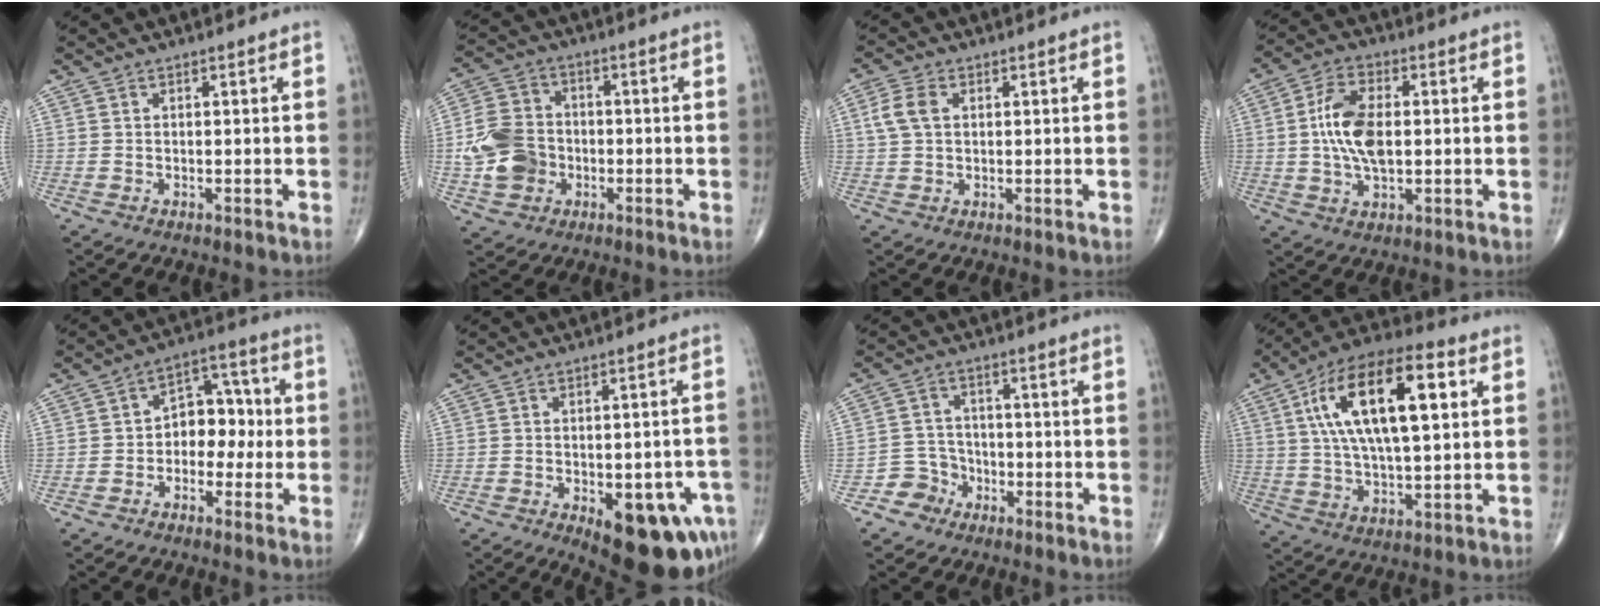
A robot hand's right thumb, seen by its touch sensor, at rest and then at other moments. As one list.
[{"total": 10.8, "force": [-2.1, 8.8, 5.9], "torque": [-0.097, 0.016, -0.043]}, {"total": 4.8, "force": [1.2, 3.1, 3.5], "torque": [-0.079, 0.008, 0.021]}, {"total": 10.6, "force": [0.4, 5.5, 9.1], "torque": [-0.174, 0.004, 0.007]}, {"total": 8.6, "force": [-0.9, 6.1, 5.9], "torque": [-0.044, 0.037, -0.030]}, {"total": 15.7, "force": [-6.8, 6.9, 12.3], "torque": [-0.111, 0.020, -0.071]}, {"total": 4.9, "force": [-2.8, 4.0, 0.0], "torque": [0.035, 0.028, -0.056]}, {"total": 21.0, "force": [5.7, 8.4, 18.4], "torque": [-0.319, 0.011, 0.089]}]